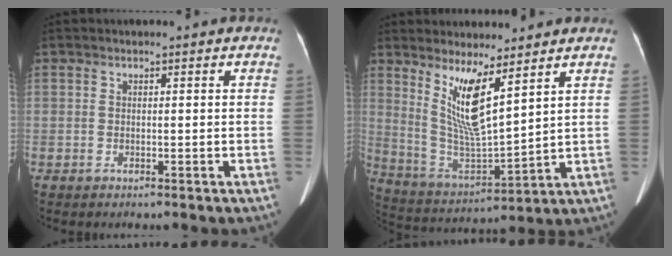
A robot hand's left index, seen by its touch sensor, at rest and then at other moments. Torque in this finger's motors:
{"motor_torque": [1.40, -0.74, 0.26, 0.06]}